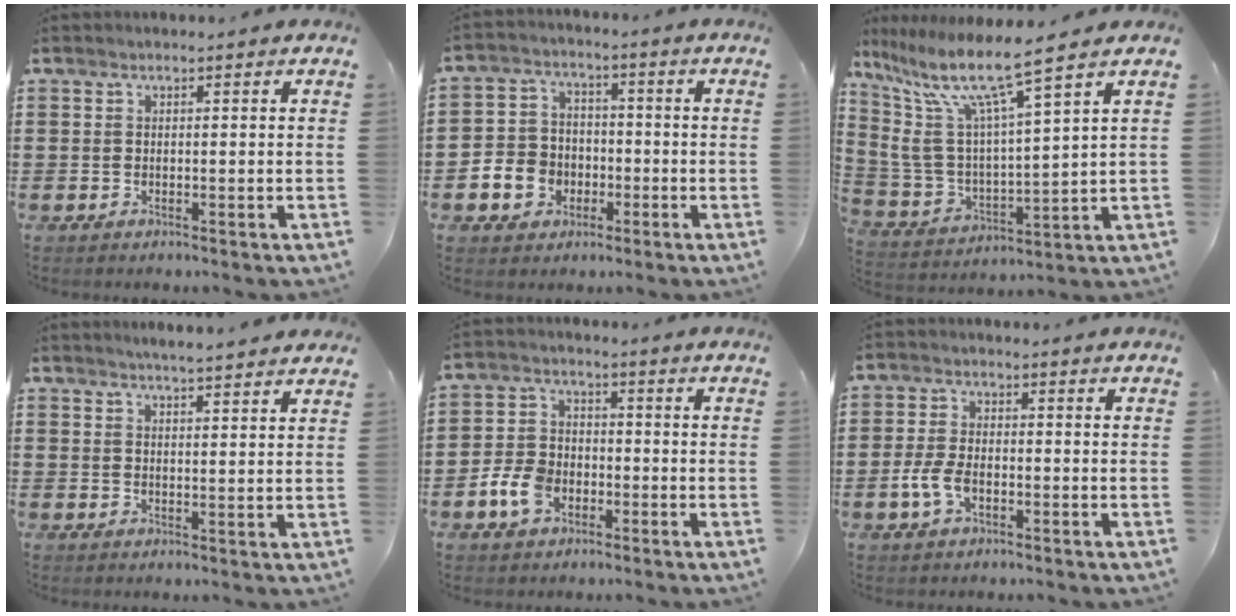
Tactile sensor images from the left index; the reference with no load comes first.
{"total": 5.8, "force": [-2.2, 5.1, 1.7], "torque": [-0.057, 0.013, -0.045]}
{"total": 11.6, "force": [8.3, 1.6, 8.0], "torque": [-0.191, -0.053, 0.136]}
{"total": 2.8, "force": [2.8, -0.4, 0.5], "torque": [-0.017, -0.007, 0.051]}
{"total": 6.3, "force": [-2.8, 4.2, 3.7], "torque": [-0.091, 0.009, -0.057]}
{"total": 4.8, "force": [-1.7, 2.6, 3.6], "torque": [-0.089, -0.002, -0.036]}